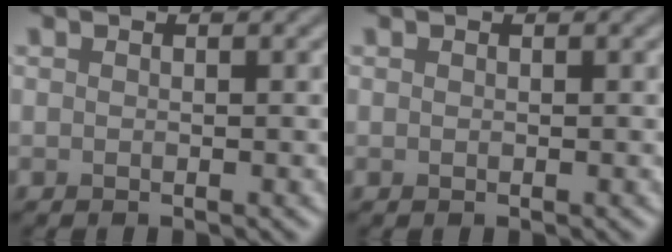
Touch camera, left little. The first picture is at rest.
{"total": 0.0}